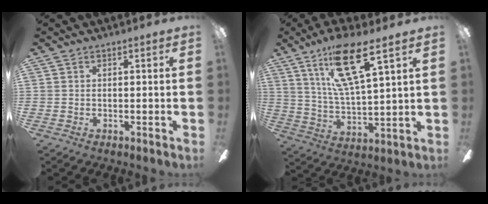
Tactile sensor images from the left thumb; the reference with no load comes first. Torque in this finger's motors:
{"motor_torque": [1.42, 1.46, 1.82, -0.95, 0.49]}